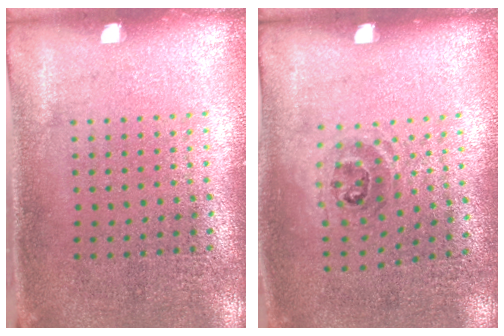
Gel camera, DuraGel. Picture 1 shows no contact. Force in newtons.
{"total": 1.0, "press": 0.7, "slide": 0.7}